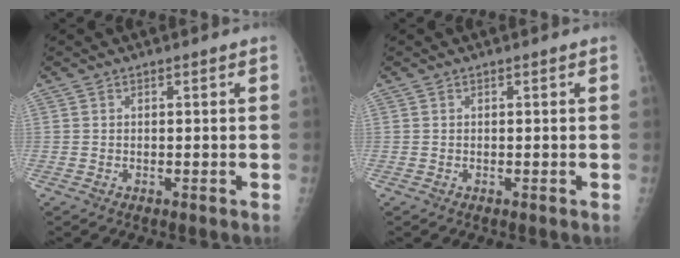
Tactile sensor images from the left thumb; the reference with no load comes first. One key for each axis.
{"total": 0.0}